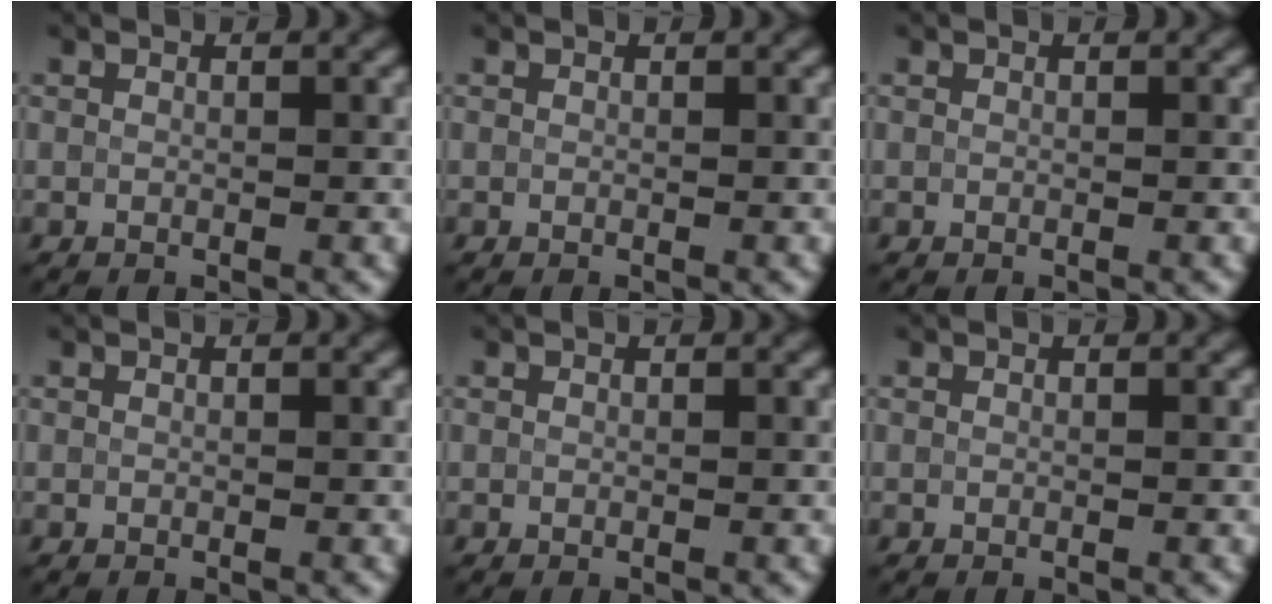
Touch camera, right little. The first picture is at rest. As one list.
[{"total": 0.0}, {"total": 0.0}, {"total": 0.0}, {"total": 0.0}, {"total": 0.0}]